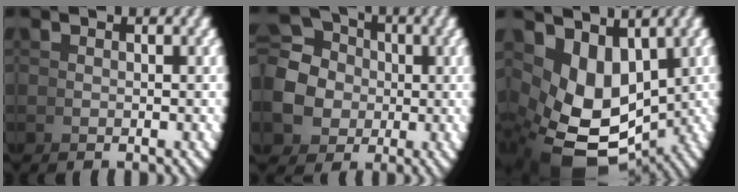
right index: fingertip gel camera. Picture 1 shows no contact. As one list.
[{"total": 11.5, "force": [0.8, 10.3, 4.9], "torque": [-0.108, -0.033, 0.016]}, {"total": 9.9, "force": [-1.6, 7.1, 6.7], "torque": [-0.169, -0.055, 0.005]}]